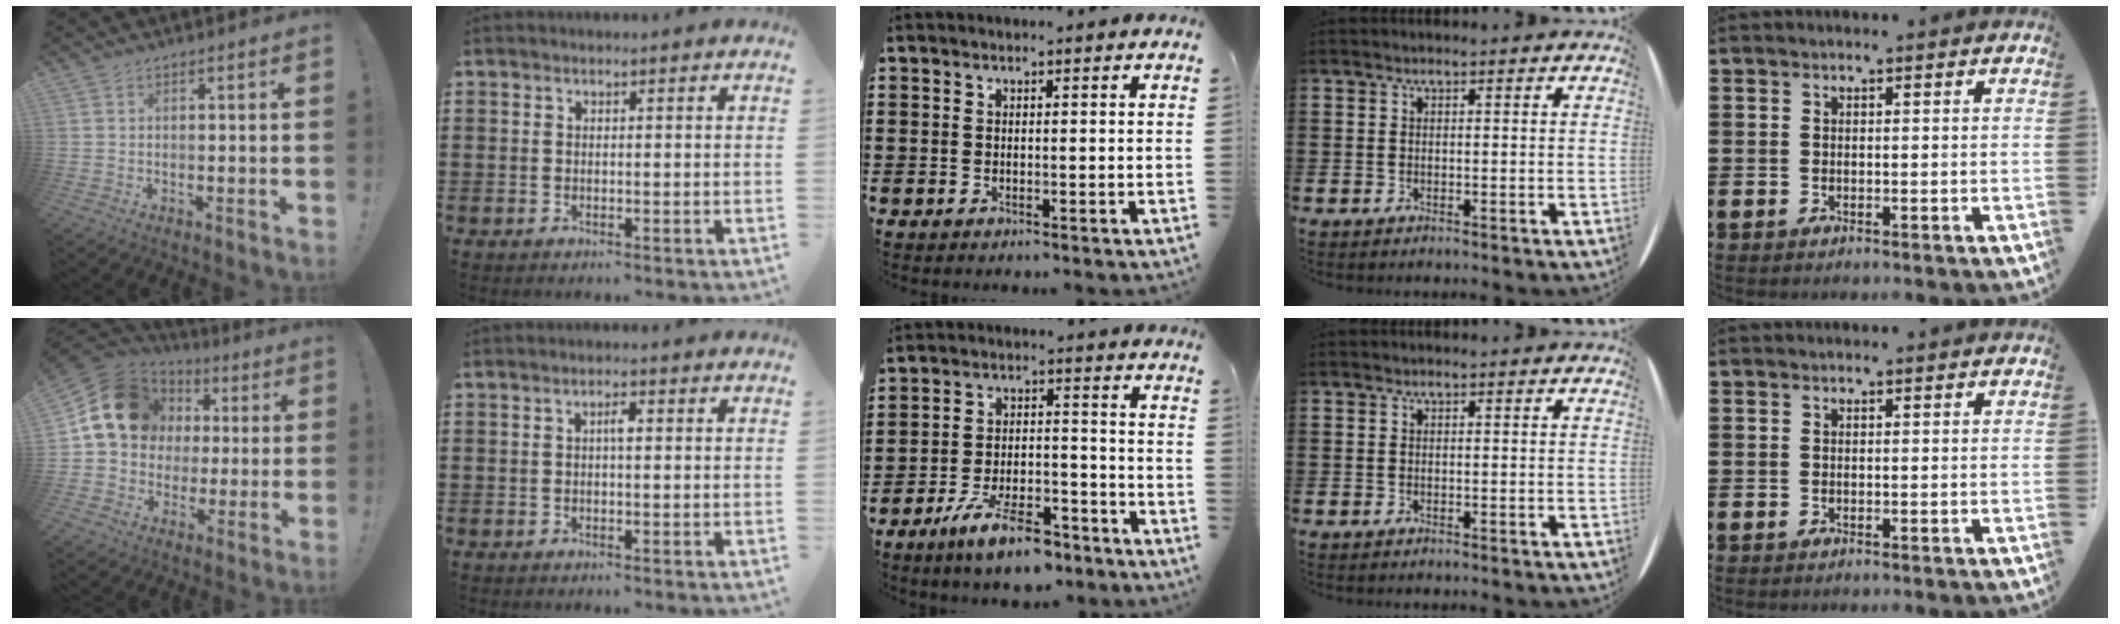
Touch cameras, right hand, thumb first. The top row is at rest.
{"thumb": {"total": 17.0, "force": [4.4, 14.1, 8.4], "torque": [-0.112, -0.004, 0.099]}, "index": {"total": 1.7, "force": [0.1, 0.5, 1.6], "torque": [-0.031, 0.004, 0.000]}, "middle": {"total": 9.1, "force": [-7.2, 2.3, 5.0], "torque": [-0.097, 0.014, -0.135]}}